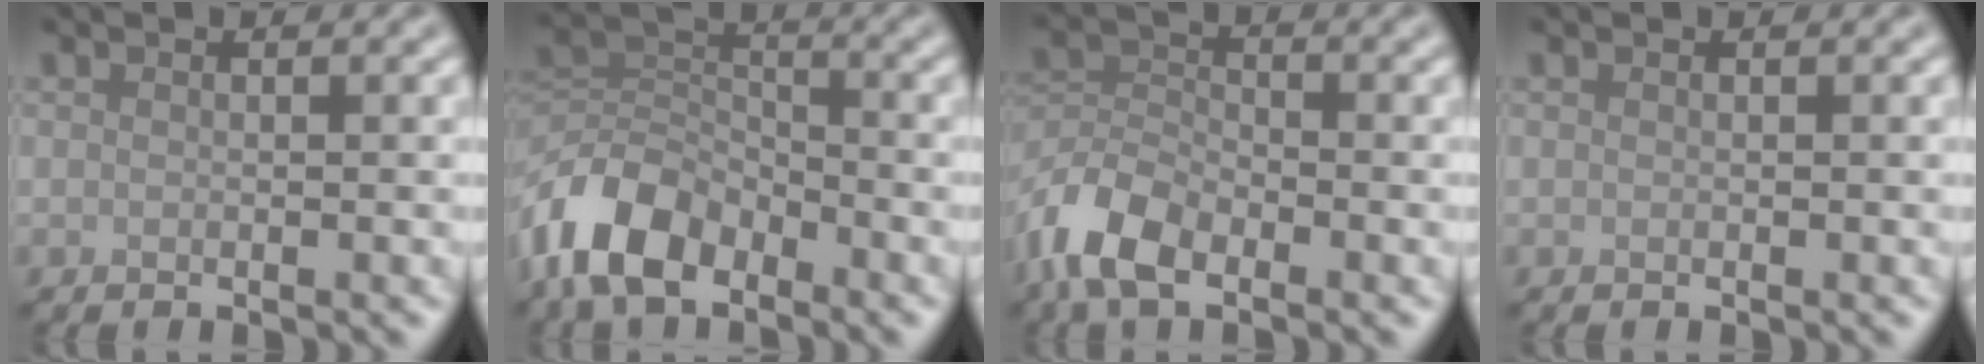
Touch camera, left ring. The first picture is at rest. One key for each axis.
{"total": 7.5, "fx": -4.8, "fy": 4.0, "fz": 4.1, "tx": -0.081, "ty": 0.004, "tz": -0.107}
{"total": 5.9, "fx": -3.9, "fy": 3.0, "fz": 3.4, "tx": -0.067, "ty": 0.000, "tz": -0.088}
{"total": 0.0}